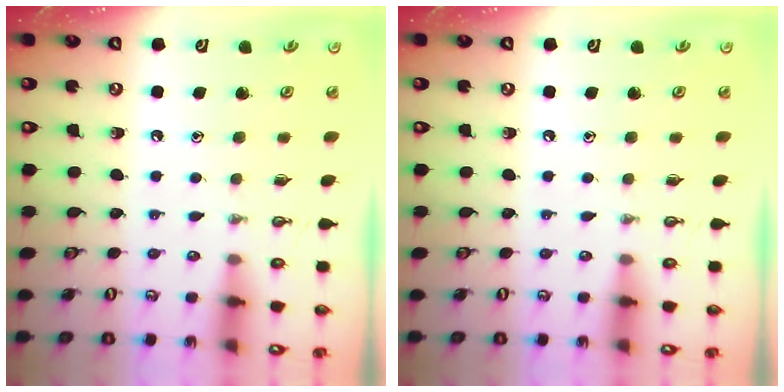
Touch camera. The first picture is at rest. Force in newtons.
{"total": 0.0}